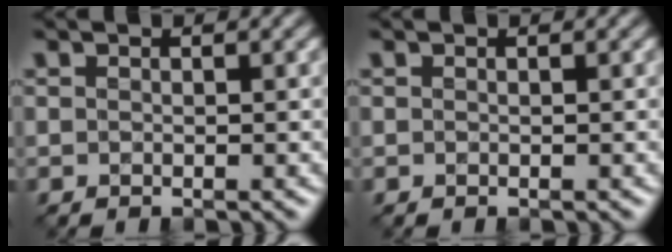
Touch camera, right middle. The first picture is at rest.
{"total": 0.0}